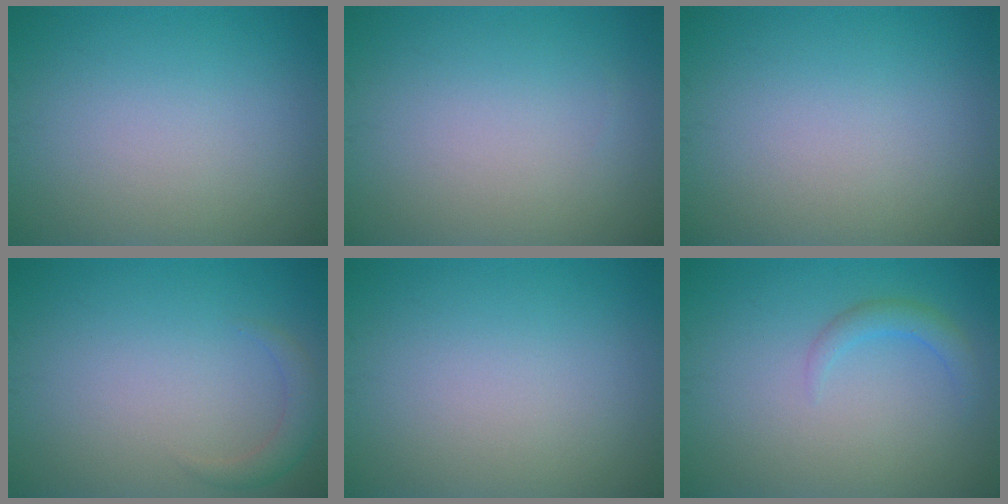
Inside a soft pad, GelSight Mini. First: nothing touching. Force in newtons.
{"total": 0.0}
{"total": 0.0}
{"total": 1.7, "press": 1.7, "slide": 0.1}
{"total": 0.0}
{"total": 1.7, "press": 1.7, "slide": 0.2}